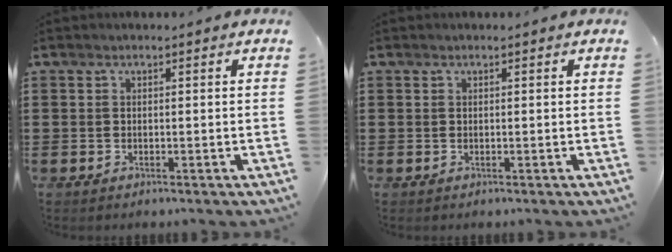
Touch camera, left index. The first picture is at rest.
{"total": 0.0}